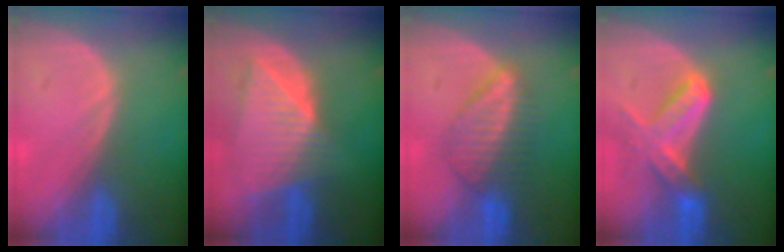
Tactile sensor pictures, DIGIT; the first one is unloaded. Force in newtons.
{"total": 8.9, "press": 7.9, "slide": 4.2}
{"total": 6.4, "press": 6.4, "slide": 0.1}
{"total": 6.8, "press": 6.6, "slide": 1.7}